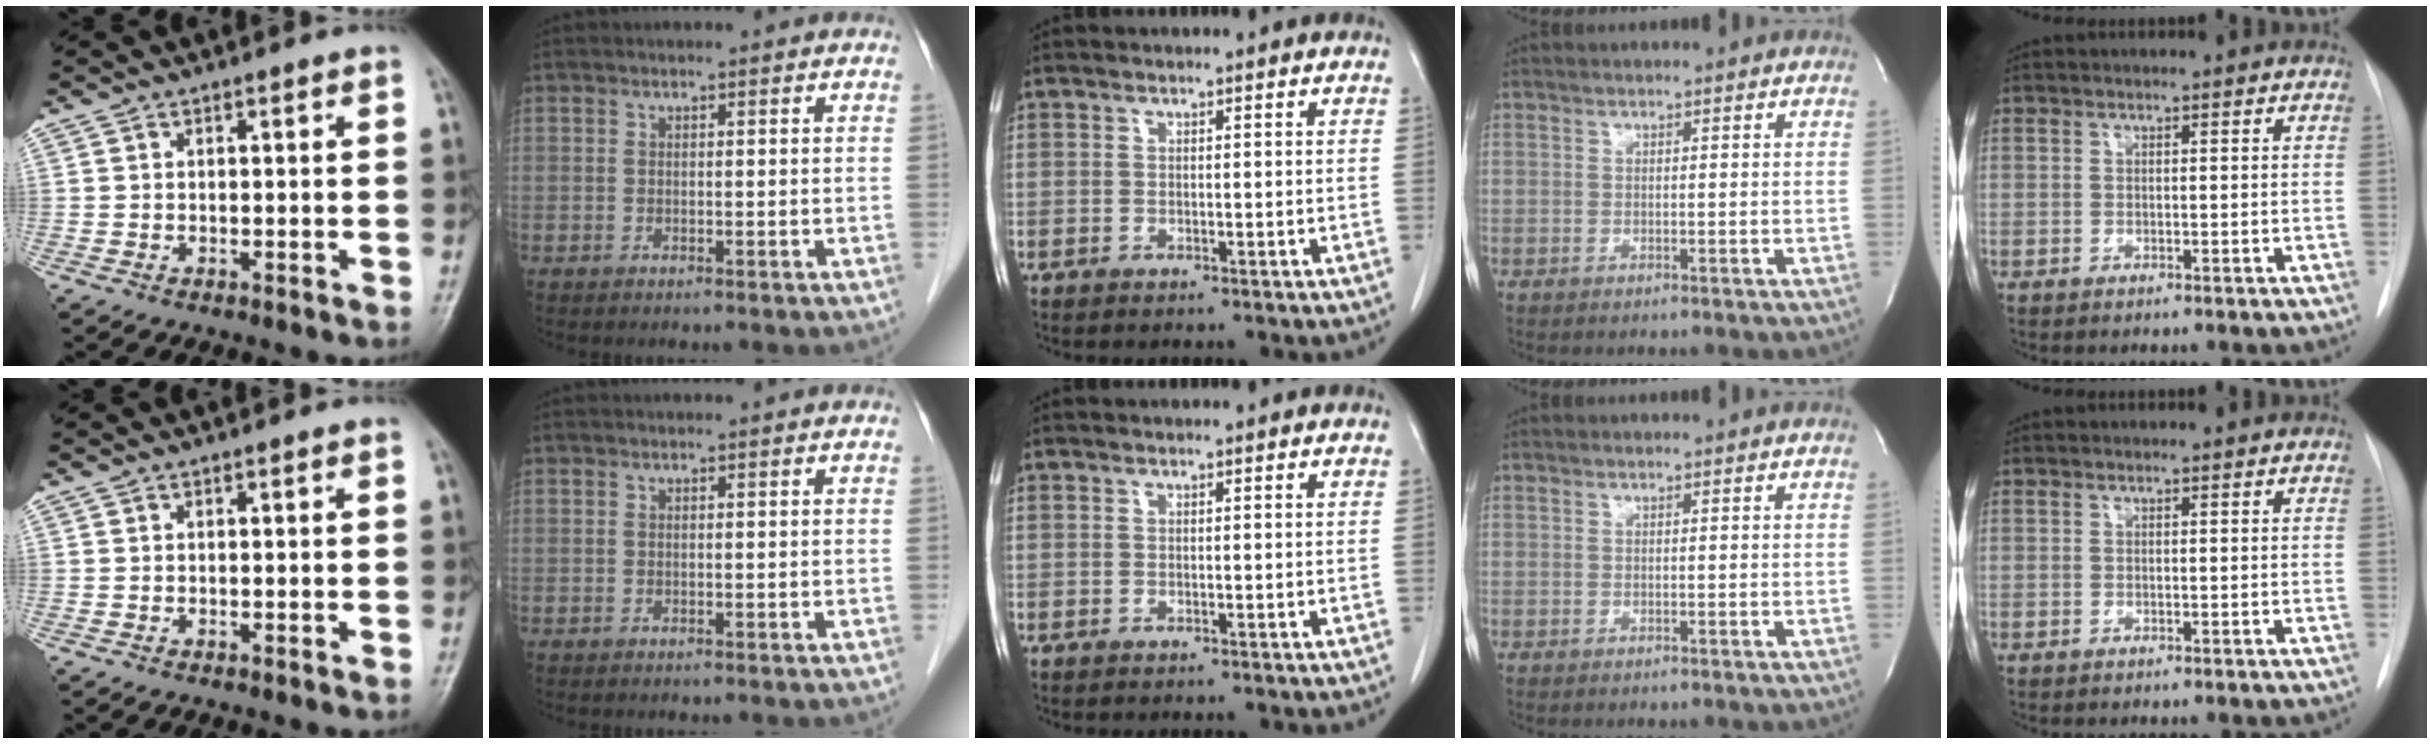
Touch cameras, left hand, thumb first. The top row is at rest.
{}